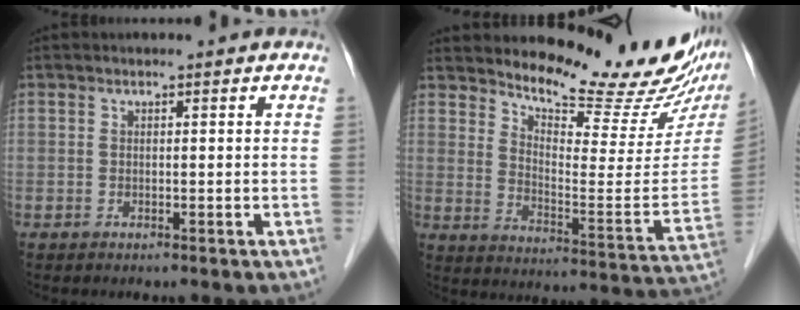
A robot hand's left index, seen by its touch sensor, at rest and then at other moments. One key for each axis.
{"total": 19.2, "fx": 16.9, "fy": 2.9, "fz": 8.6, "tx": -0.127, "ty": -0.079, "tz": 0.220}